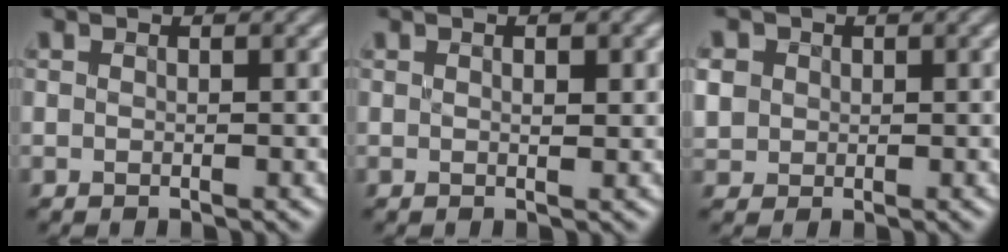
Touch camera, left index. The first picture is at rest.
{"total": 1.1, "force": [0.4, 0.2, 1.0], "torque": [-0.016, 0.001, 0.010]}
{"total": 1.9, "force": [0.2, 1.9, 0.4], "torque": [-0.034, 0.004, 0.013]}